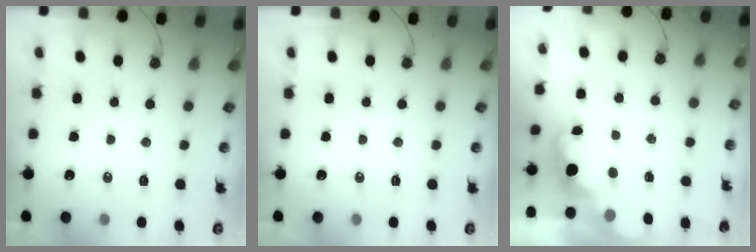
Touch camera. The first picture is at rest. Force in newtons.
{"total": 0.0}
{"total": 2.4, "press": 2.3, "slide": 0.5}